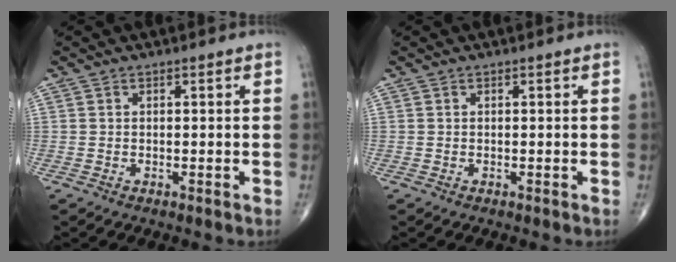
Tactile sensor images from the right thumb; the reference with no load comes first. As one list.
[{"total": 0.0}]